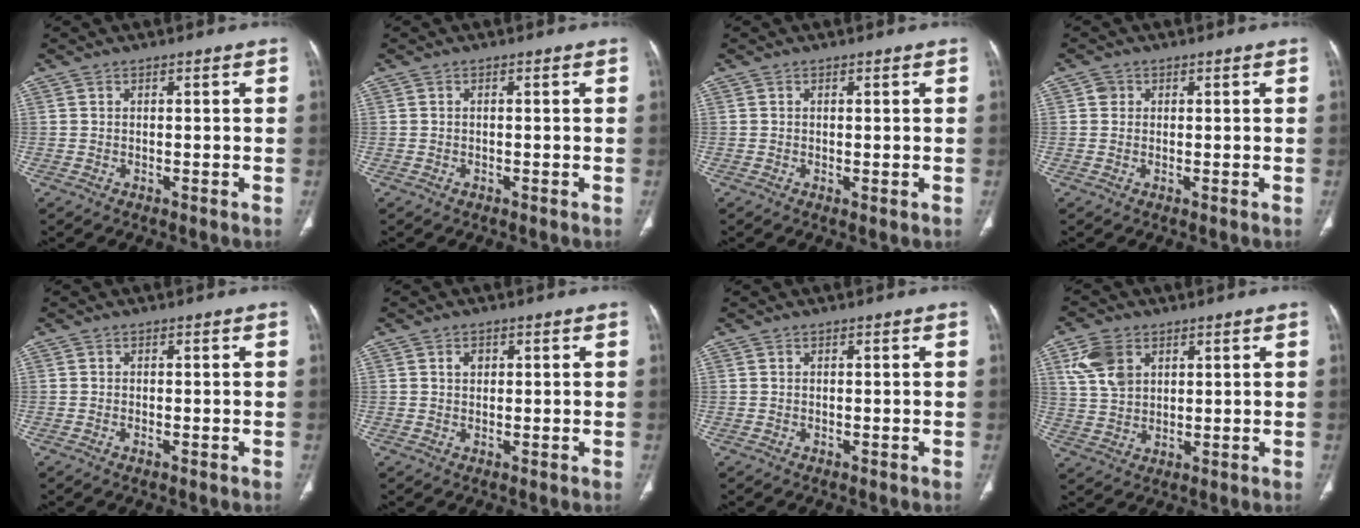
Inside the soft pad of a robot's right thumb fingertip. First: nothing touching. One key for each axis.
{"total": 0.7, "fx": -0.4, "fy": 0.5, "fz": 0.3, "tx": -0.006, "ty": 0.003, "tz": -0.009}
{"total": 0.7, "fx": 0.0, "fy": 0.2, "fz": 0.6, "tx": -0.016, "ty": -0.005, "tz": 0.001}
{"total": 1.4, "fx": 0.4, "fy": 1.3, "fz": 0.4, "tx": 0.002, "ty": 0.001, "tz": 0.004}
{"total": 0.6, "fx": -0.3, "fy": 0.2, "fz": 0.5, "tx": -0.011, "ty": -0.001, "tz": -0.006}
{"total": 1.7, "fx": 0.6, "fy": 1.3, "fz": 0.9, "tx": -0.009, "ty": 0.000, "tz": 0.009}
{"total": 0.0}
{"total": 7.9, "fx": 3.4, "fy": 5.4, "fz": 4.6, "tx": -0.079, "ty": -0.006, "tz": 0.076}